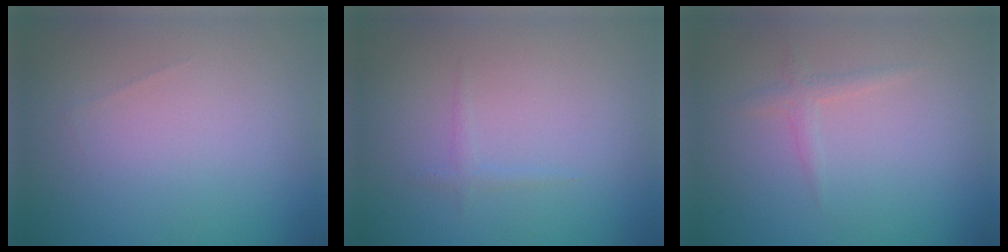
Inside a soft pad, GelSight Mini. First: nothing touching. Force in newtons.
{"total": 0.6, "press": 0.6, "slide": 0.0}
{"total": 1.1, "press": 1.0, "slide": 0.1}